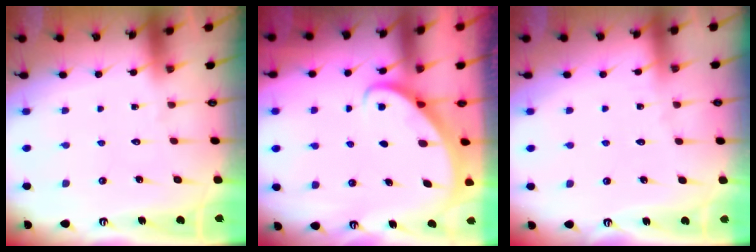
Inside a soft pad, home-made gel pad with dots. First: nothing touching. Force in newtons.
{"total": 2.6, "press": 2.6, "slide": 0.2}
{"total": 3.0, "press": 3.0, "slide": 0.3}